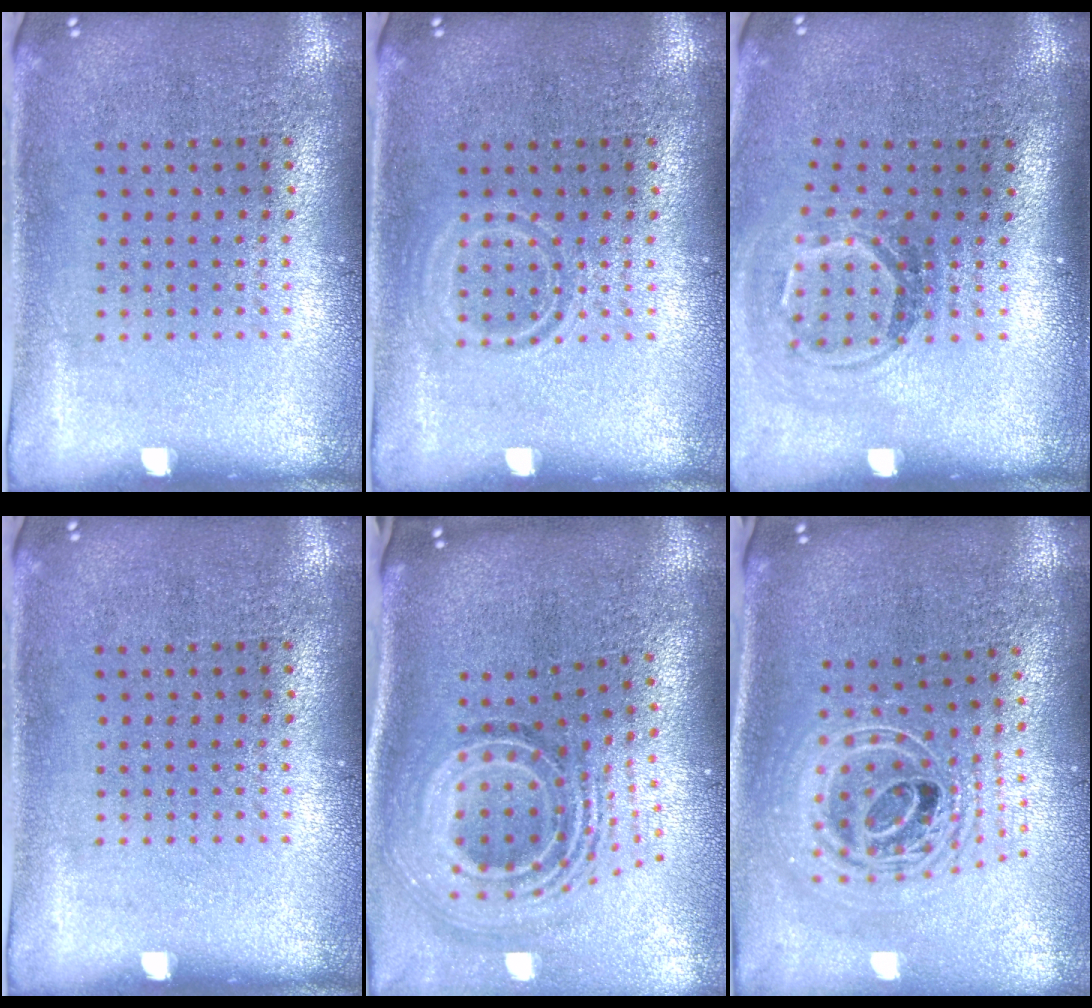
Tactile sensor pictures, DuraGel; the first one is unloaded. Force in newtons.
{"total": 1.4, "press": 1.3, "slide": 0.4}
{"total": 1.9, "press": 1.2, "slide": 1.4}
{"total": 0.0}
{"total": 2.4, "press": 1.6, "slide": 1.7}
{"total": 2.5, "press": 1.9, "slide": 1.7}